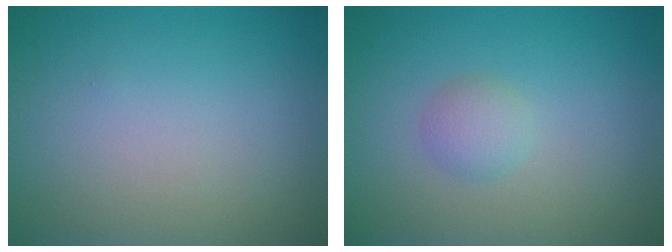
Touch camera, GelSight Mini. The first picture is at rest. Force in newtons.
{"total": 1.6, "press": 1.6, "slide": 0.1}